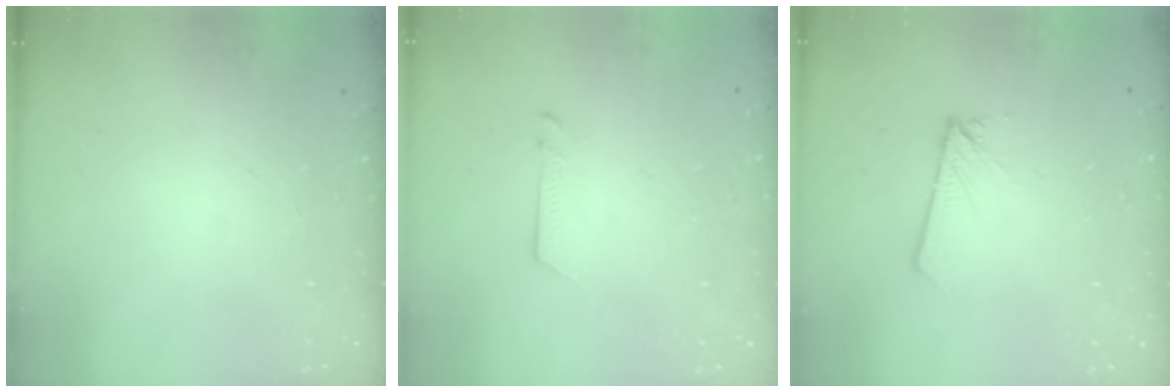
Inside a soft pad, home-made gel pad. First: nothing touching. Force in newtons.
{"total": 3.6, "press": 3.6, "slide": 0.4}
{"total": 2.0, "press": 2.0, "slide": 0.2}